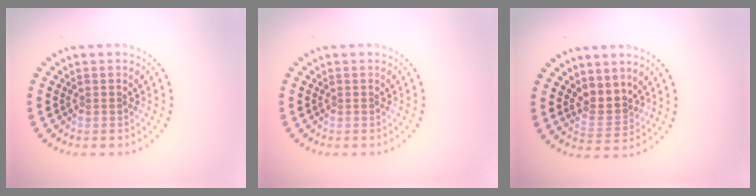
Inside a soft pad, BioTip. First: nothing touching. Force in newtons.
{"total": 0.0}
{"total": 2.4, "press": 2.0, "slide": 1.4}